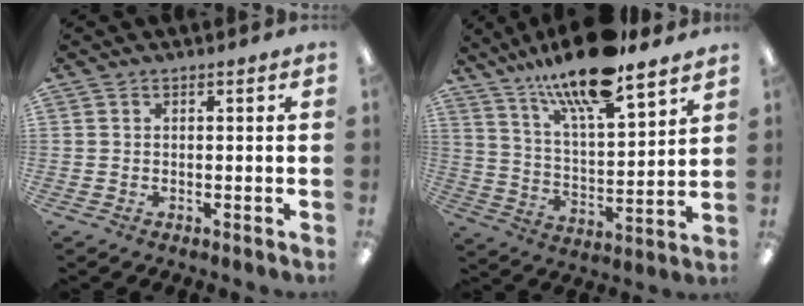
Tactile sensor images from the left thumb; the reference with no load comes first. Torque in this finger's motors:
{"motor_torque": [0.63, 0.17, 1.51, -1.26, 0.47]}